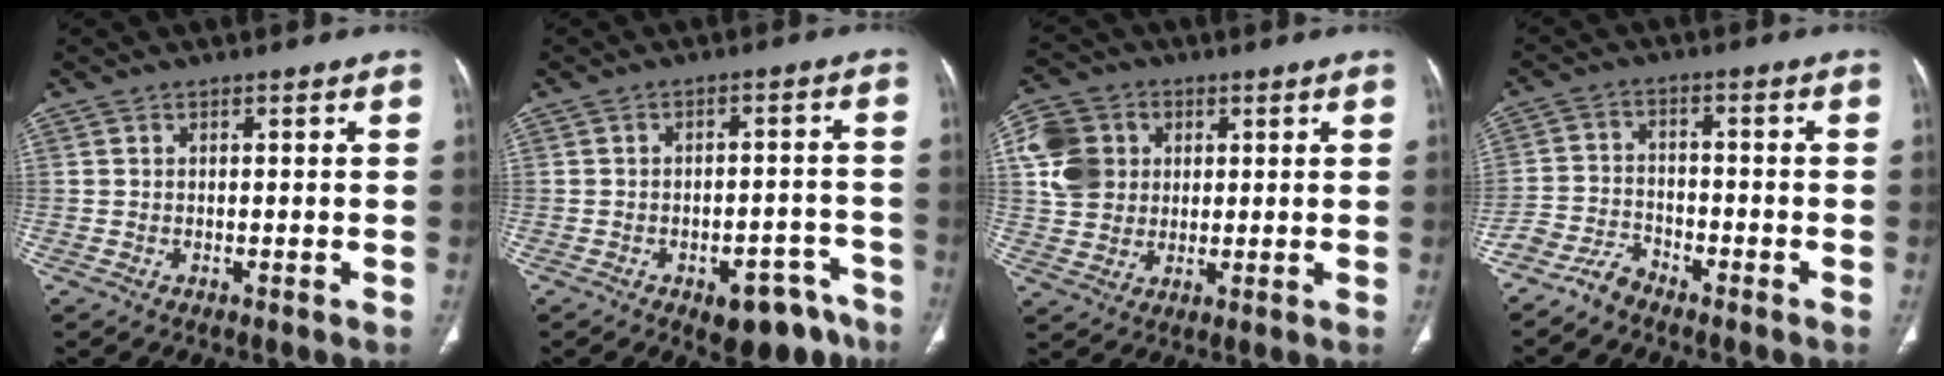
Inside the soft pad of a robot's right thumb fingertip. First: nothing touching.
{"total": 10.2, "force": [-6.5, 5.2, 5.9], "torque": [-0.039, 0.046, -0.080]}
{"total": 11.0, "force": [2.4, 9.5, 5.1], "torque": [-0.085, 0.005, 0.041]}
{"total": 4.7, "force": [-4.3, 1.7, 0.8], "torque": [-0.016, 0.023, -0.087]}